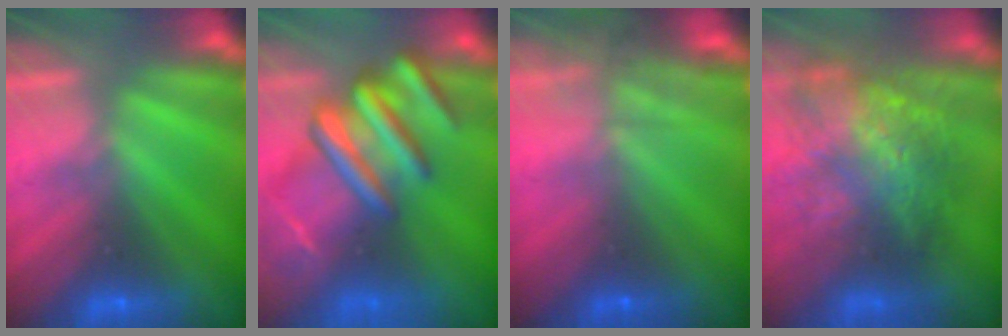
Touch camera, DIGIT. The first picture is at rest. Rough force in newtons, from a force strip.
{"total": 9.4}
{"total": 11.2}
{"total": 10.6}